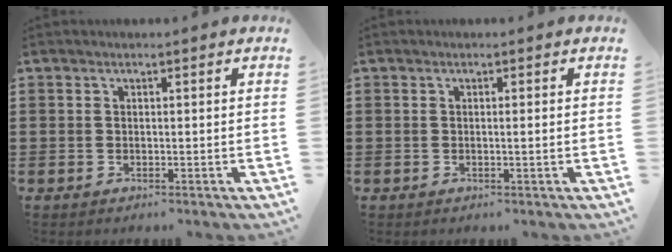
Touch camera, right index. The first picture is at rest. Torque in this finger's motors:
{"motor_torque": [-0.61, 0.65, -0.01, -0.01]}